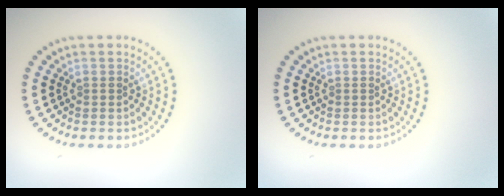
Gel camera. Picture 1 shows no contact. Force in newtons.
{"total": 0.0}